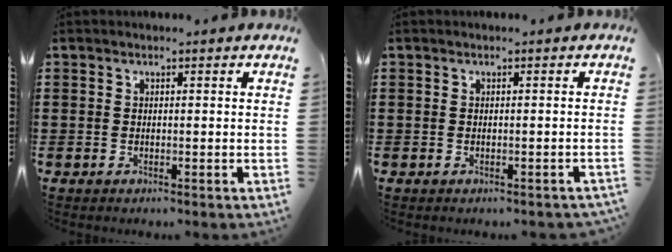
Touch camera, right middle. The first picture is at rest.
{"total": 0.0}